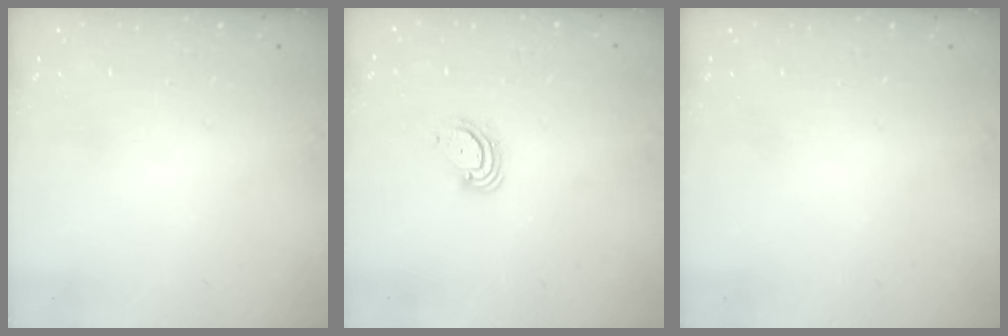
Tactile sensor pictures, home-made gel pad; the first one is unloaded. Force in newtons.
{"total": 3.9, "press": 3.9, "slide": 0.4}
{"total": 0.0}